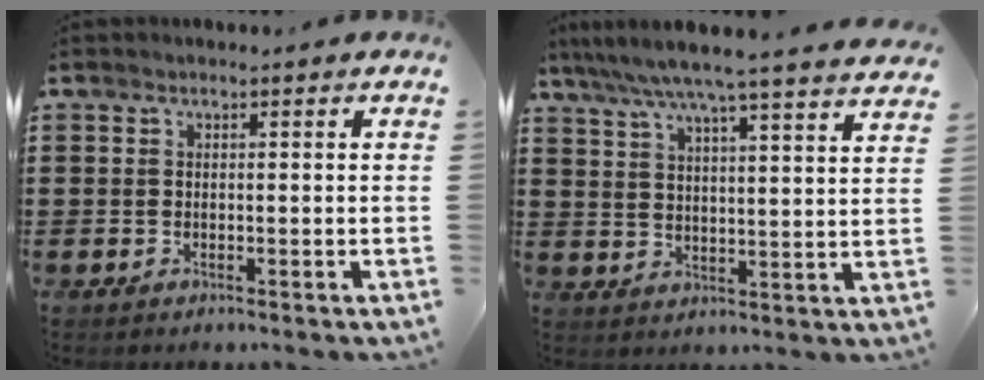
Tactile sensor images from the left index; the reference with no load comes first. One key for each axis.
{"total": 6.2, "fx": 5.5, "fy": -0.9, "fz": 2.8, "tx": -0.076, "ty": -0.037, "tz": 0.091}